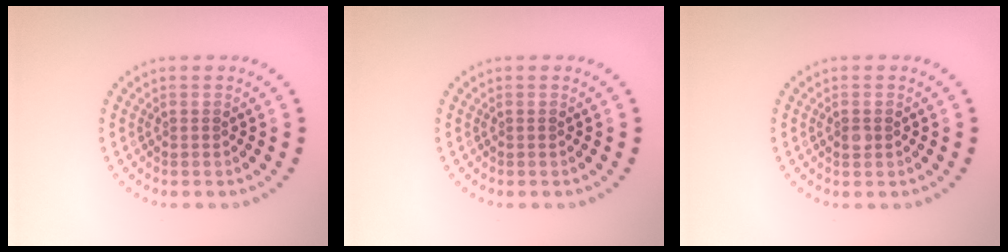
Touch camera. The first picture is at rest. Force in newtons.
{"total": 0.0}
{"total": 1.0, "press": 1.0, "slide": 0.0}